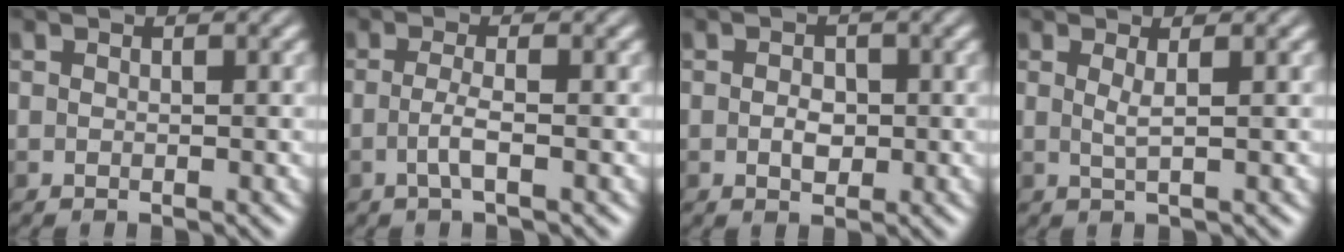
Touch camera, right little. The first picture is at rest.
{"total": 1.6, "force": [-0.7, -0.1, 1.4], "torque": [-0.035, 0.002, -0.015]}
{"total": 1.7, "force": [-0.3, 1.2, 1.2], "torque": [-0.014, 0.001, -0.008]}
{"total": 1.1, "force": [0.3, -0.2, 1.0], "torque": [-0.024, 0.002, 0.009]}